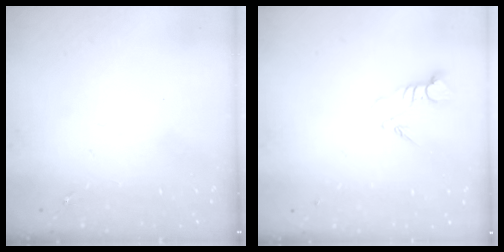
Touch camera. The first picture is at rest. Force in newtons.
{"total": 3.7, "press": 3.6, "slide": 0.4}